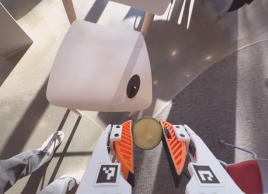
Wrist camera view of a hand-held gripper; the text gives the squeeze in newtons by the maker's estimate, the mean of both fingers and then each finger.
{"total": 9.5, "left": 9.5, "right": 9.4}